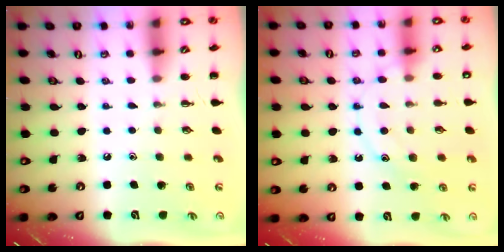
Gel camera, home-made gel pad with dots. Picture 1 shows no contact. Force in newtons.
{"total": 11.9, "press": 11.8, "slide": 0.6}